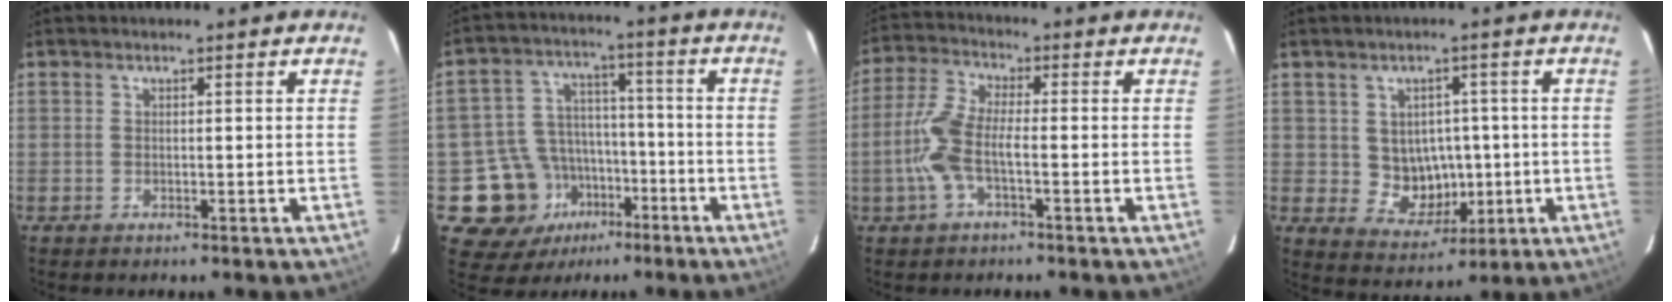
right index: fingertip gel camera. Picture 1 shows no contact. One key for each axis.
{"total": 12.6, "fx": -6.0, "fy": 10.4, "fz": 3.8, "tx": -0.094, "ty": 0.036, "tz": -0.074}
{"total": 8.1, "fx": -2.3, "fy": 2.3, "fz": 7.5, "tx": -0.173, "ty": 0.007, "tz": -0.048}
{"total": 7.4, "fx": -0.1, "fy": 6.9, "fz": 2.9, "tx": -0.059, "ty": 0.007, "tz": 0.018}